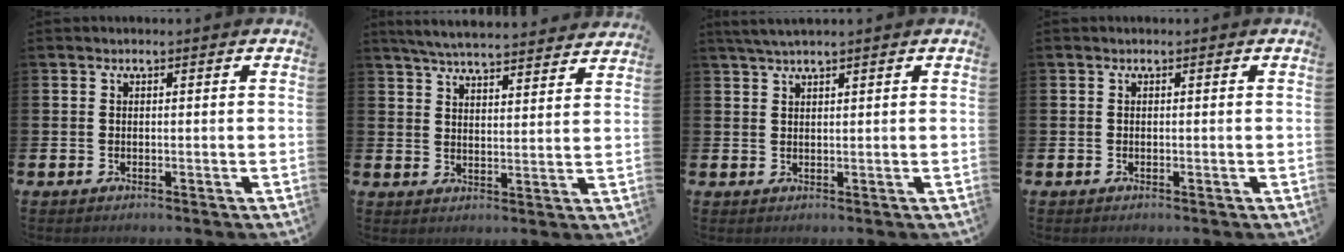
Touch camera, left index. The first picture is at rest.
{"total": 5.8, "force": [5.6, 0.2, 1.1], "torque": [-0.031, -0.037, 0.099]}
{"total": 2.3, "force": [1.9, 0.0, 1.2], "torque": [-0.026, 0.001, 0.036]}
{"total": 0.0}